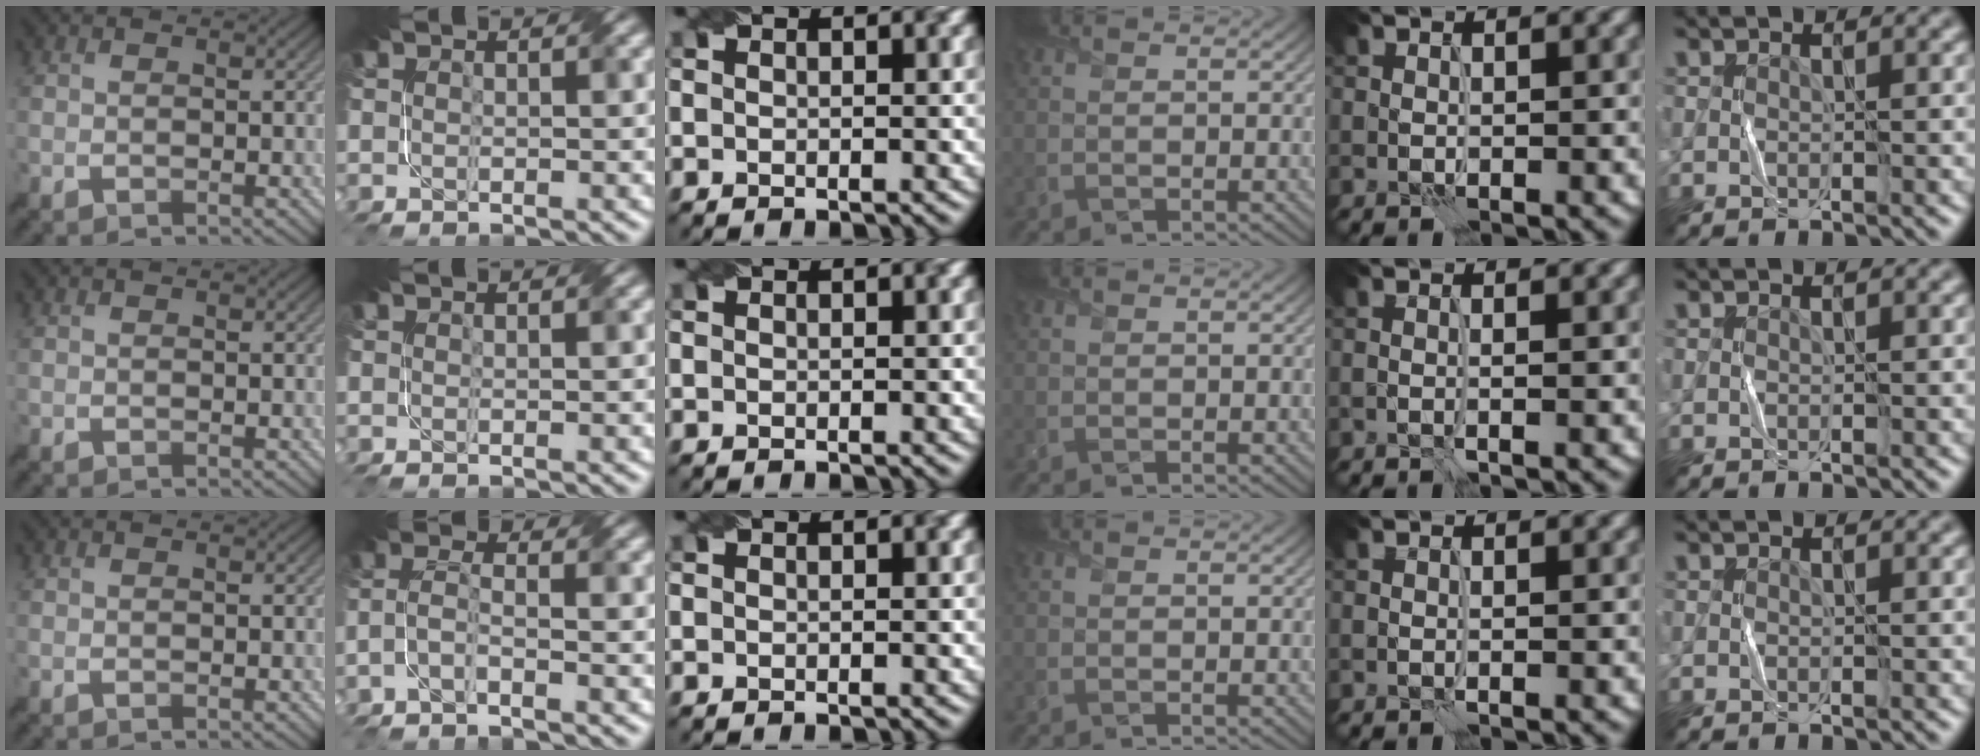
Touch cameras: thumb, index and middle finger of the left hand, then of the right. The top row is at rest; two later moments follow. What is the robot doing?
{"motion": "fold", "object": "bubble wrap"}